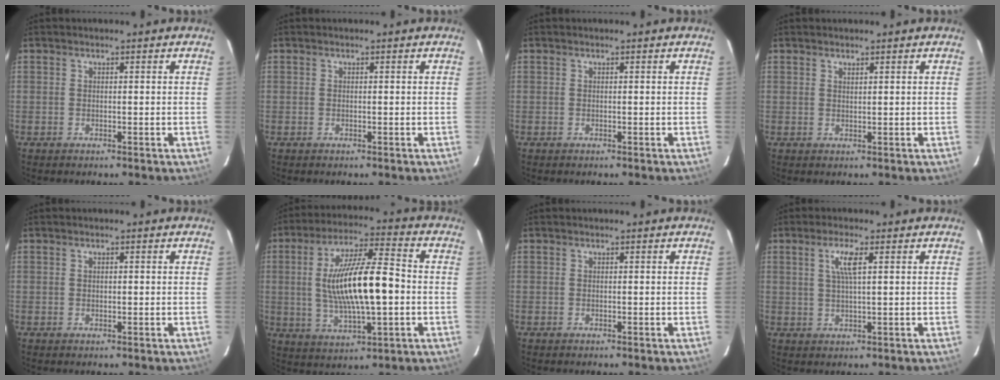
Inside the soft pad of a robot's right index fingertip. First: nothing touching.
{"total": 0.0}
{"total": 0.0}
{"total": 0.8, "force": [0.7, 0.1, 0.3], "torque": [-0.006, 0.000, 0.013]}
{"total": 0.7, "force": [0.2, 0.4, 0.5], "torque": [-0.008, 0.003, 0.003]}
{"total": 16.3, "force": [-0.6, 4.3, 15.7], "torque": [-0.289, 0.005, -0.004]}
{"total": 0.0}
{"total": 4.0, "force": [1.4, 0.3, 3.7], "torque": [-0.073, 0.002, 0.026]}